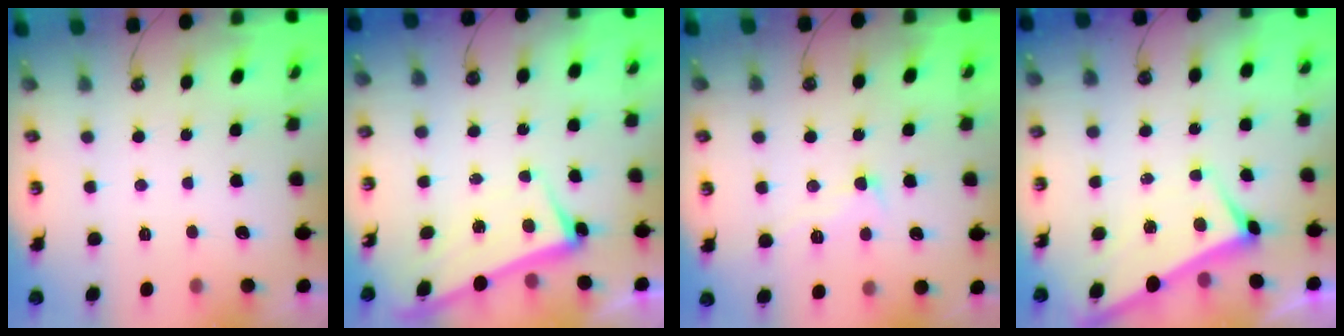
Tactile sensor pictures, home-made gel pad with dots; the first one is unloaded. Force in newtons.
{"total": 2.4, "press": 2.2, "slide": 0.8}
{"total": 1.7, "press": 1.5, "slide": 0.9}
{"total": 2.8, "press": 2.7, "slide": 0.5}